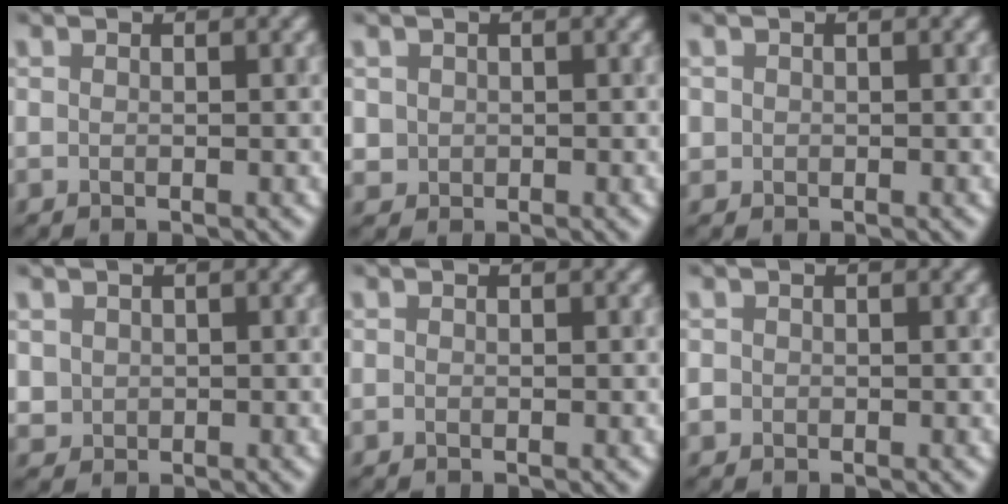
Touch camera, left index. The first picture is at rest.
{"total": 2.1, "force": [0.3, 2.1, 0.2], "torque": [0.013, 0.011, -0.004]}
{"total": 1.0, "force": [0.2, 1.0, -0.1], "torque": [0.014, 0.002, -0.001]}
{"total": 1.6, "force": [0.5, 1.5, 0.0], "torque": [0.012, 0.004, 0.012]}
{"total": 0.0}
{"total": 0.5, "force": [-0.1, 0.5, -0.1], "torque": [0.008, 0.000, -0.003]}